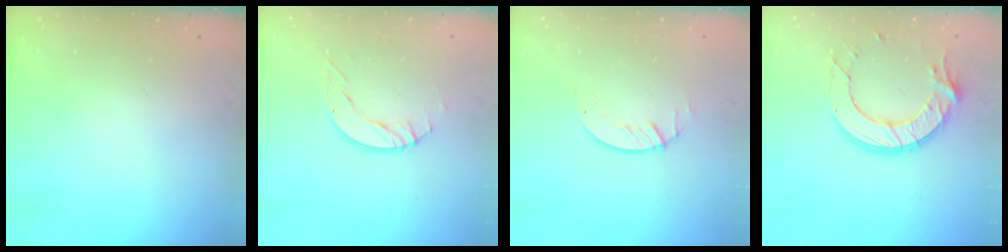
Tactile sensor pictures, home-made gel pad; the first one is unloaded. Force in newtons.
{"total": 5.0, "press": 5.0, "slide": 0.2}
{"total": 1.2, "press": 1.1, "slide": 0.2}
{"total": 13.4, "press": 13.3, "slide": 0.8}